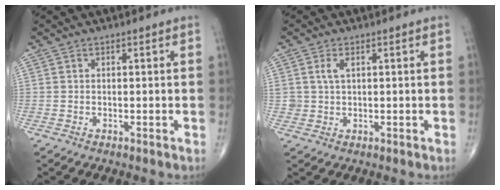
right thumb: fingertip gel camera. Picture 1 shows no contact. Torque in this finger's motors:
{"motor_torque": [0.47, 0.33, 0.33, 0.11, 0.01]}